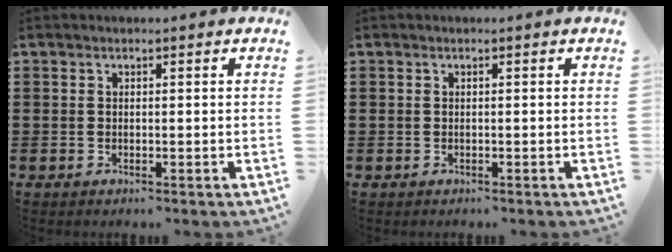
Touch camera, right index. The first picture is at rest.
{"total": 0.6, "force": [0.0, 0.6, 0.0], "torque": [-0.001, 0.005, -0.002]}